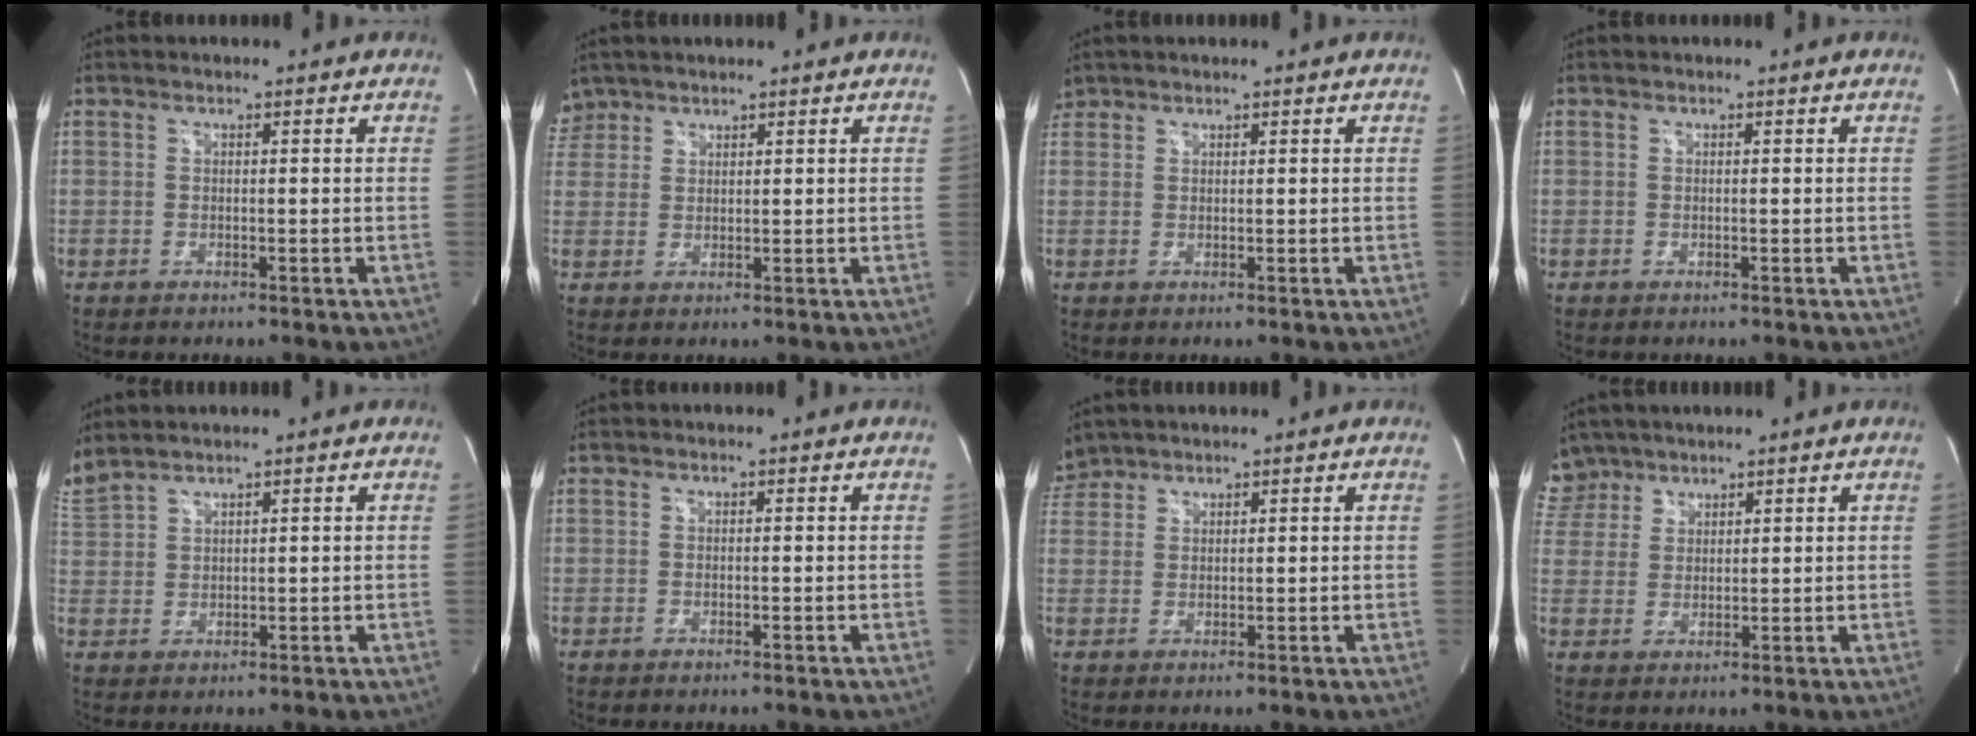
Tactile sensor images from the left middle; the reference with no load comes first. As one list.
[{"total": 3.6, "force": [2.9, 2.0, -0.2], "torque": [0.006, 0.012, 0.059]}, {"total": 1.7, "force": [1.5, 0.9, 0.0], "torque": [-0.002, 0.014, 0.029]}, {"total": 0.0}, {"total": 4.7, "force": [4.4, 0.2, 1.6], "torque": [-0.060, 0.016, 0.105]}, {"total": 0.0}, {"total": 3.4, "force": [3.2, 1.4, -0.2], "torque": [0.000, 0.013, 0.065]}, {"total": 5.9, "force": [4.9, 3.2, -0.5], "torque": [0.013, 0.008, 0.100]}]